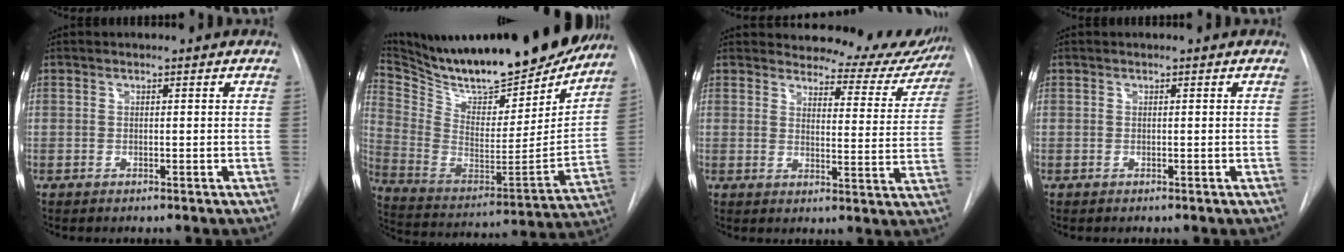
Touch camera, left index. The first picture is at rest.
{"total": 29.2, "force": [25.6, 6.0, 12.5], "torque": [-0.232, -0.060, 0.382]}
{"total": 12.6, "force": [11.9, 3.8, 1.6], "torque": [0.011, -0.041, 0.123]}
{"total": 0.0}